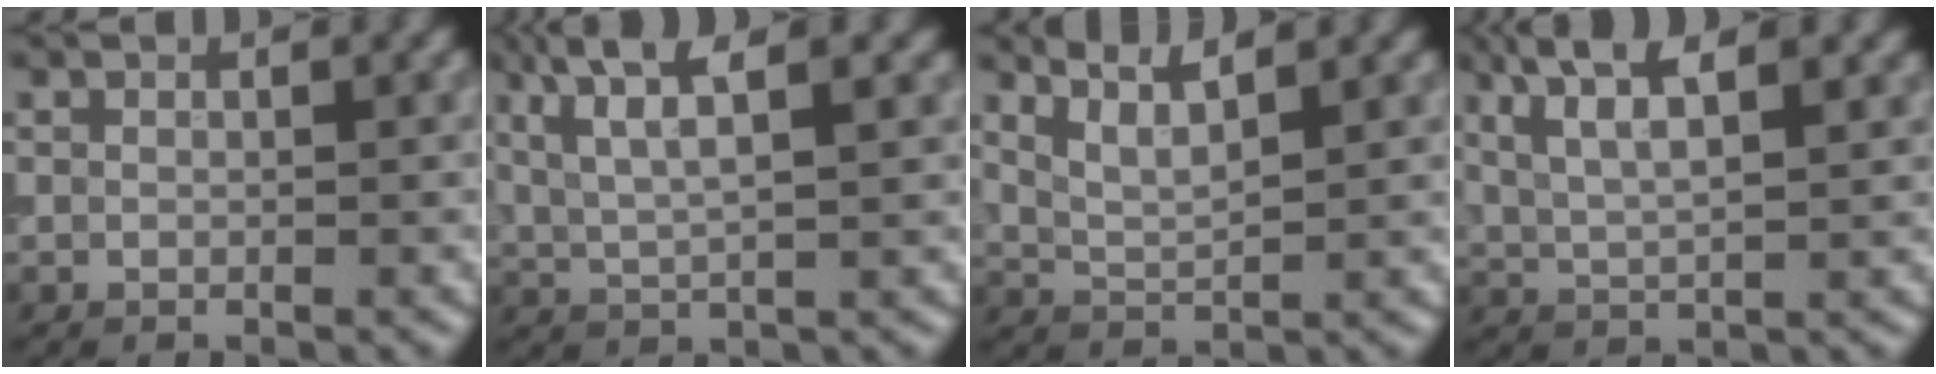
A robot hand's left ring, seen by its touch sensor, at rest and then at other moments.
{"total": 5.3, "force": [3.2, 1.0, 4.2], "torque": [-0.076, 0.017, 0.063]}
{"total": 3.6, "force": [3.0, 0.6, 1.8], "torque": [-0.036, 0.019, 0.057]}
{"total": 5.6, "force": [3.5, 1.5, 4.1], "torque": [-0.073, 0.028, 0.055]}